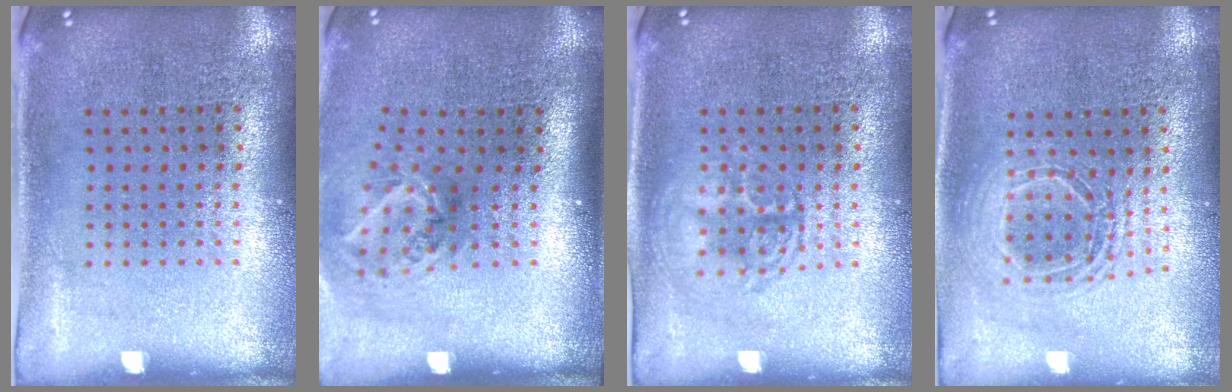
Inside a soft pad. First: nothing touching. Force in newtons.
{"total": 1.9, "press": 1.2, "slide": 1.5}
{"total": 1.3, "press": 1.3, "slide": 0.1}
{"total": 1.6, "press": 1.3, "slide": 0.8}